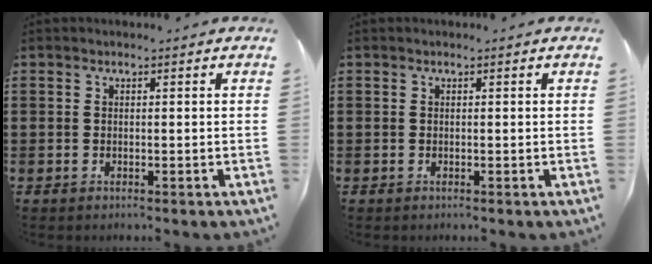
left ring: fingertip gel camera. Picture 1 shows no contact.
{"total": 0.0}